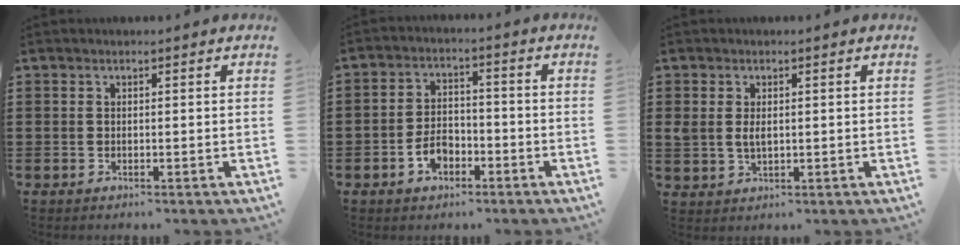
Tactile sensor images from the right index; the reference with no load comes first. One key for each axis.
{"total": 4.4, "fx": -2.3, "fy": 2.8, "fz": 2.5, "tx": -0.051, "ty": 0.005, "tz": -0.046}
{"total": 2.4, "fx": 0.4, "fy": 1.5, "fz": 1.8, "tx": -0.047, "ty": 0.004, "tz": 0.004}